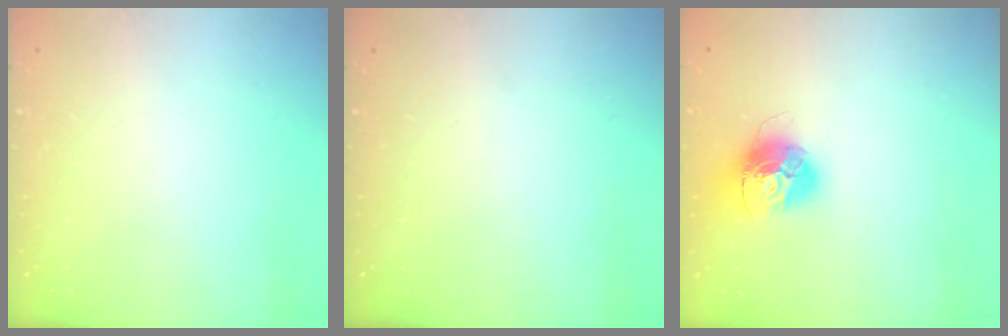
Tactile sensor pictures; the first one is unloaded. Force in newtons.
{"total": 0.0}
{"total": 14.4, "press": 14.3, "slide": 1.5}